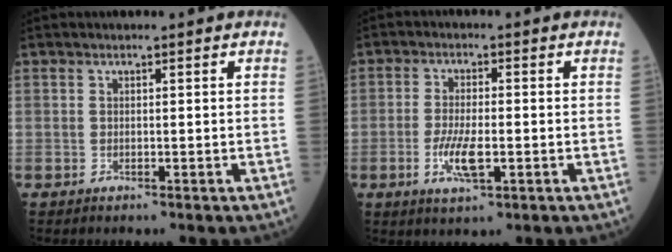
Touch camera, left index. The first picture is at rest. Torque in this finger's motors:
{"motor_torque": [0.11, 0.05, 0.17, 0.05]}